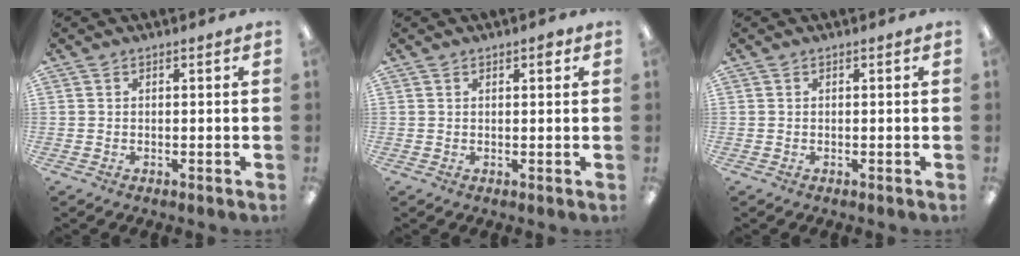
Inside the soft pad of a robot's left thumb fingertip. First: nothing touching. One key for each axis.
{"total": 1.6, "fx": 1.0, "fy": 0.7, "fz": 1.0, "tx": -0.006, "ty": -0.005, "tz": 0.015}
{"total": 0.0}